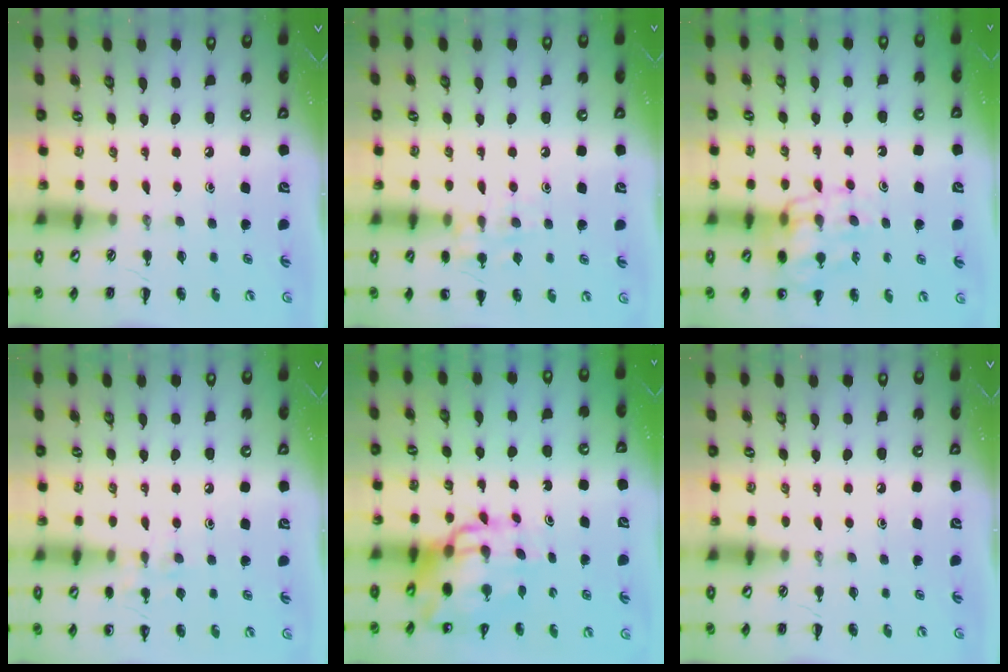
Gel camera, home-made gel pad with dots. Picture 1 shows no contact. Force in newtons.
{"total": 8.7, "press": 8.6, "slide": 0.8}
{"total": 15.3, "press": 15.0, "slide": 3.0}
{"total": 6.4, "press": 6.1, "slide": 1.8}
{"total": 12.5, "press": 11.9, "slide": 3.8}
{"total": 0.0}